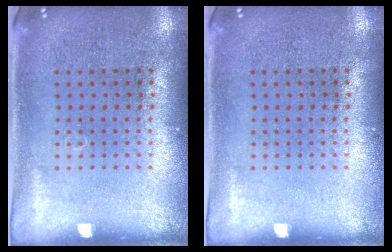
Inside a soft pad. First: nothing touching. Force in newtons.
{"total": 0.0}